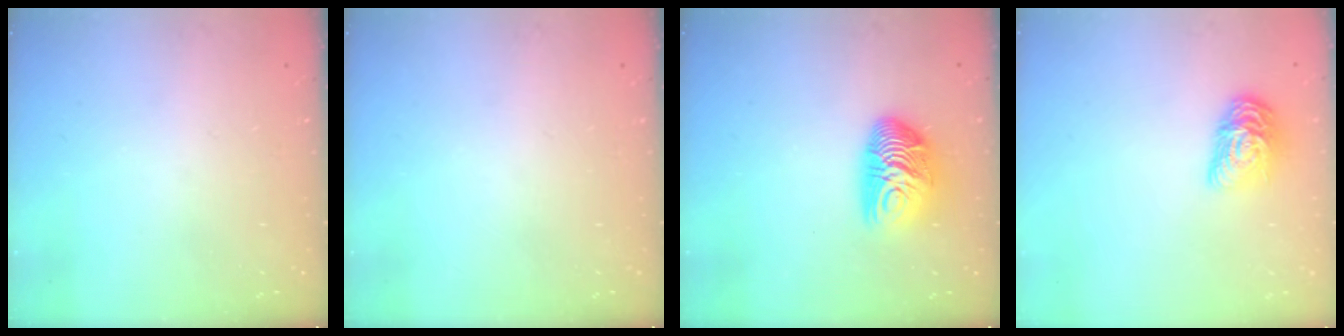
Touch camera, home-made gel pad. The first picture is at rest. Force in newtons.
{"total": 0.0}
{"total": 11.8, "press": 11.8, "slide": 0.3}
{"total": 11.2, "press": 11.2, "slide": 0.4}